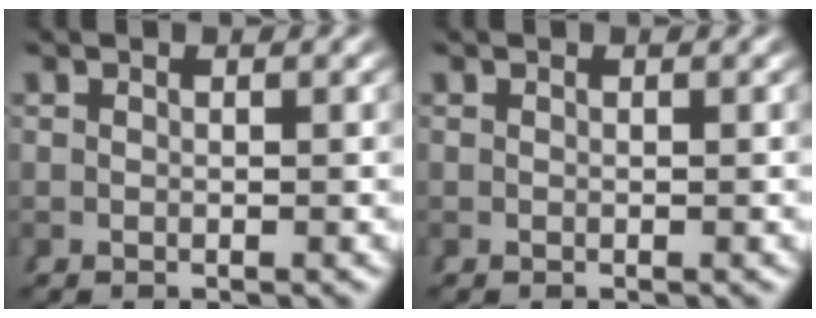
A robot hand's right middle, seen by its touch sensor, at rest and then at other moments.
{"total": 0.0}